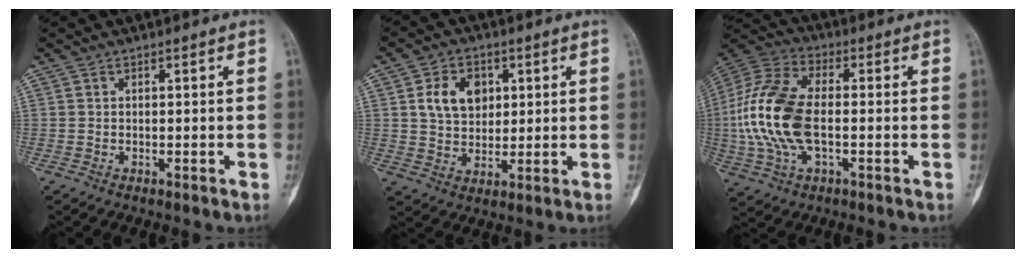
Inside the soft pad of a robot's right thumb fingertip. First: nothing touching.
{"total": 8.6, "force": [2.5, 6.3, 5.3], "torque": [-0.063, -0.008, 0.045]}
{"total": 17.3, "force": [-1.5, 9.0, 14.6], "torque": [-0.320, 0.019, -0.029]}